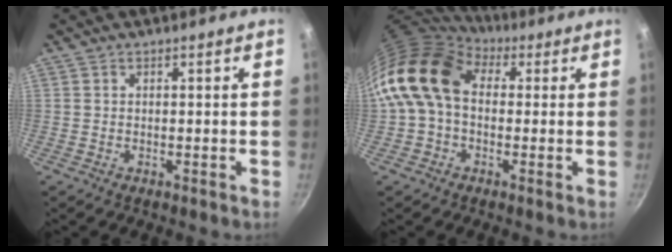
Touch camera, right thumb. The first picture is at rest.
{"total": 13.5, "force": [1.8, 9.8, 9.1], "torque": [-0.148, 0.017, 0.012]}